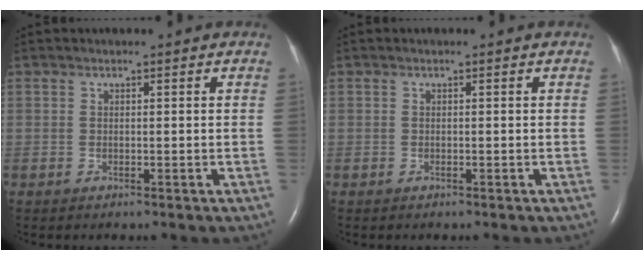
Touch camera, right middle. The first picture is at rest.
{"total": 0.0}